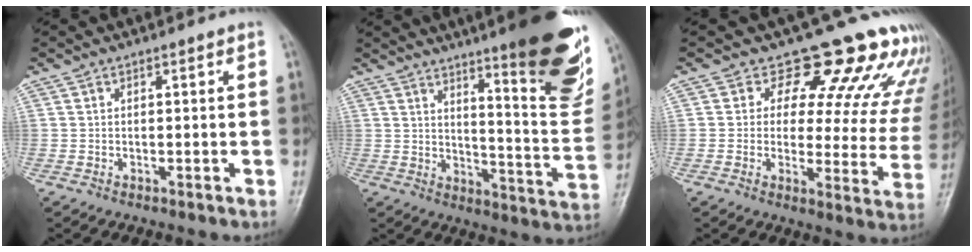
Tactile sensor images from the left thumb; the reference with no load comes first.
{"total": 23.3, "force": [14.0, 4.3, 18.2], "torque": [-0.214, -0.080, 0.194]}
{"total": 16.9, "force": [14.6, 6.3, 5.7], "torque": [-0.009, -0.104, 0.148]}